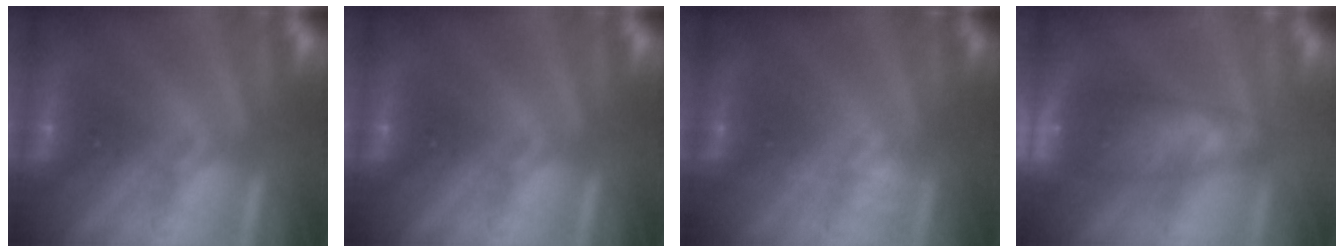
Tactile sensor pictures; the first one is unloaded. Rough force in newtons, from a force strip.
{"total": 0.0}
{"total": 2.2}
{"total": 7.4}